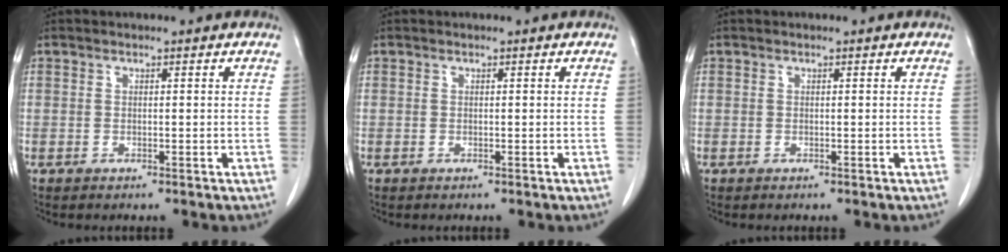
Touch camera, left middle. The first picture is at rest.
{"total": 0.0}
{"total": 0.0}